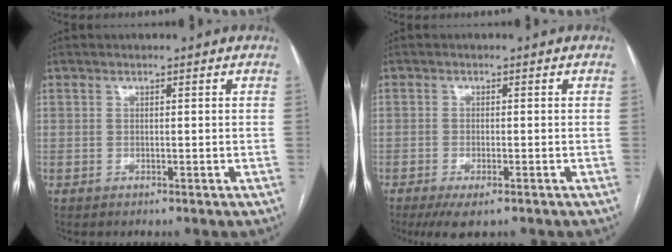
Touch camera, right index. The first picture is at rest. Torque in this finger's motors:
{"motor_torque": [0.69, -0.41, 0.11, 0.01]}